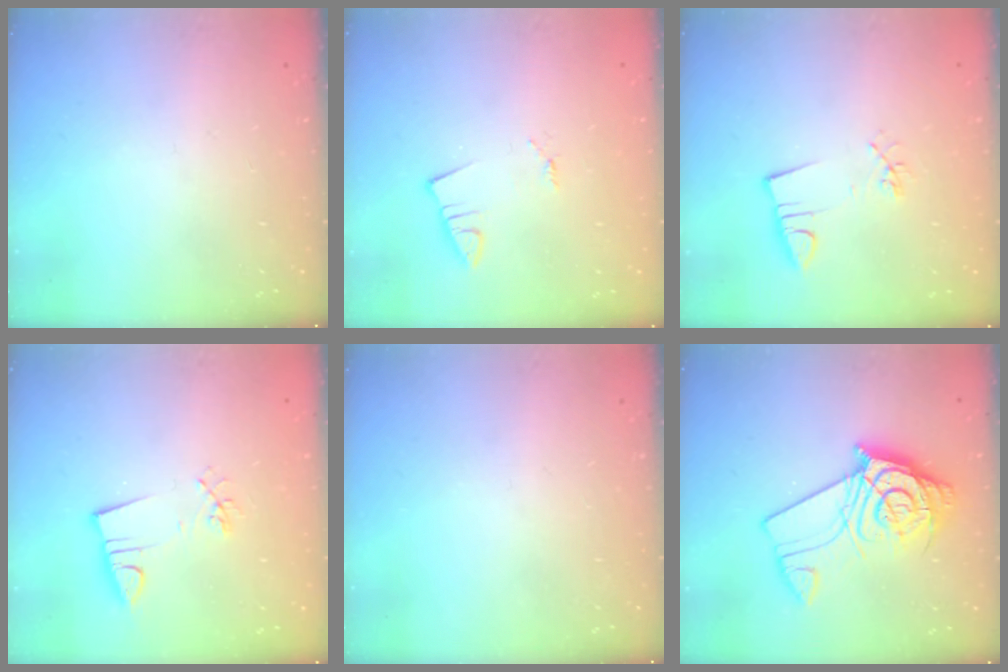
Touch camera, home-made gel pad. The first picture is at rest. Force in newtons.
{"total": 1.3, "press": 1.3, "slide": 0.1}
{"total": 3.0, "press": 1.6, "slide": 2.5}
{"total": 3.5, "press": 2.2, "slide": 2.8}
{"total": 0.0}
{"total": 13.5, "press": 13.4, "slide": 1.4}